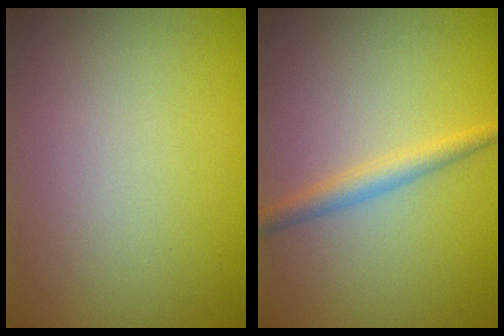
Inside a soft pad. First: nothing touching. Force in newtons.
{"total": 2.1, "press": 2.1, "slide": 0.1}